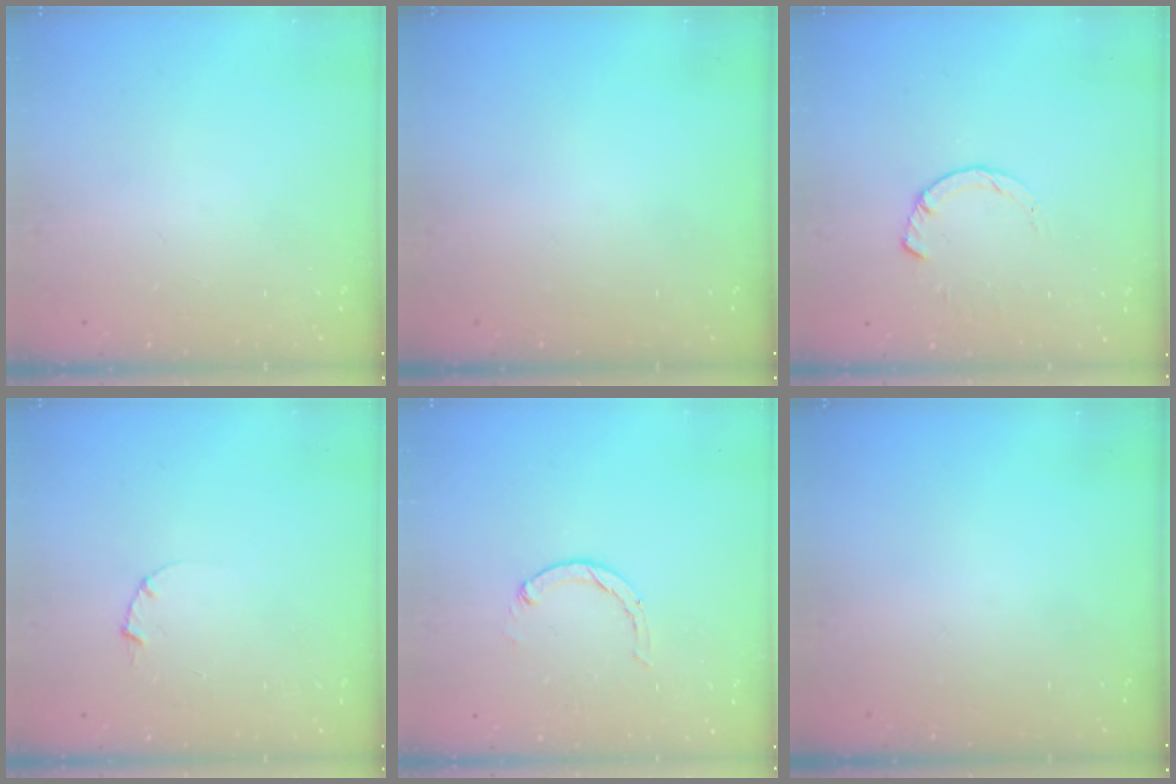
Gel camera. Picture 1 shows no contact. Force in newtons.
{"total": 0.0}
{"total": 3.0, "press": 3.0, "slide": 0.4}
{"total": 1.0, "press": 1.0, "slide": 0.3}
{"total": 0.8, "press": 0.8, "slide": 0.2}
{"total": 0.0}